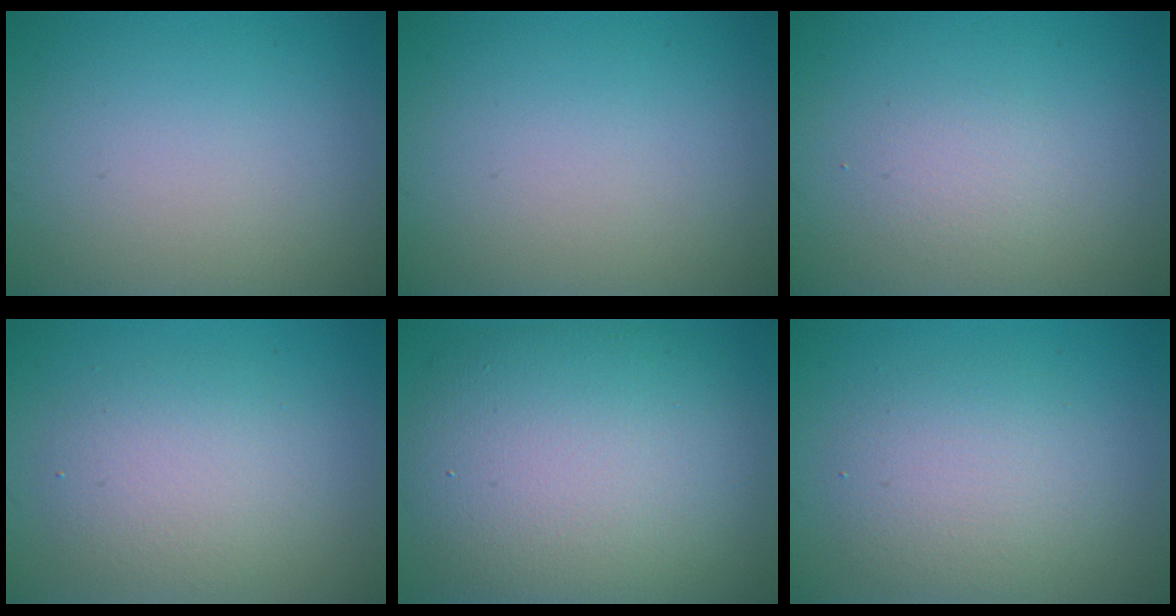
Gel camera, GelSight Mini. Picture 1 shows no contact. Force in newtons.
{"total": 0.0}
{"total": 1.5, "press": 1.4, "slide": 0.1}
{"total": 3.8, "press": 3.8, "slide": 0.4}
{"total": 12.0, "press": 12.0, "slide": 0.5}
{"total": 3.9, "press": 3.9, "slide": 0.0}